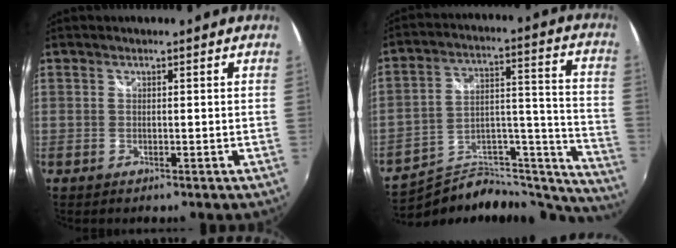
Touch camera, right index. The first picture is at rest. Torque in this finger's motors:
{"motor_torque": [-0.40, -0.15, -1.05, -0.21]}